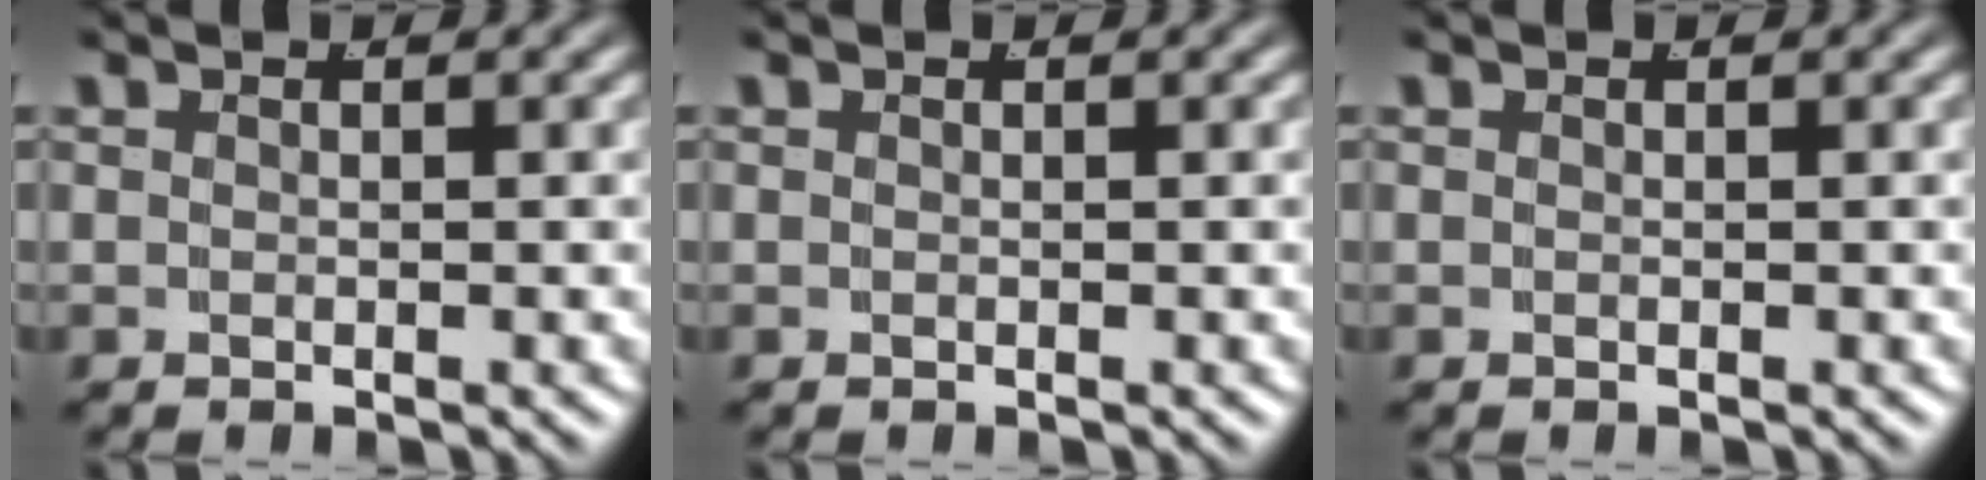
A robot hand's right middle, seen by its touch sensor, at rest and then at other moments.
{"total": 0.0}
{"total": 0.0}